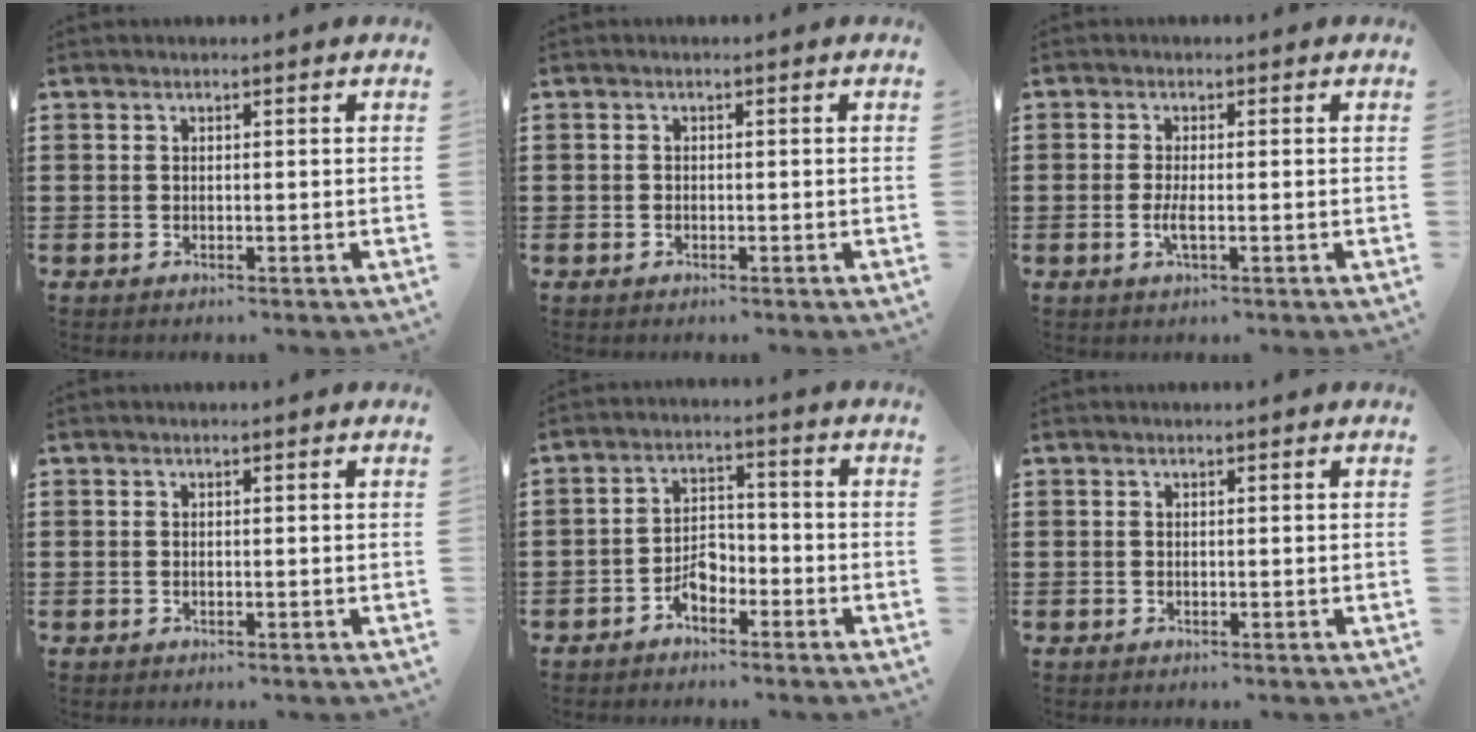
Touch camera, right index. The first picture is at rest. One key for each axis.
{"total": 0.6, "fx": -0.5, "fy": 0.4, "fz": 0.2, "tx": -0.004, "ty": 0.001, "tz": -0.010}
{"total": 2.4, "fx": -0.6, "fy": 0.4, "fz": 2.3, "tx": -0.048, "ty": -0.005, "tz": -0.014}
{"total": 0.0}
{"total": 4.1, "fx": -2.6, "fy": 2.3, "fz": 2.2, "tx": -0.044, "ty": 0.007, "tz": -0.052}
{"total": 0.0}